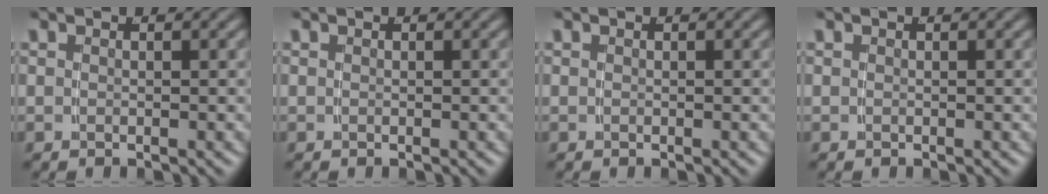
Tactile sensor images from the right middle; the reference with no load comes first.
{"total": 0.0}
{"total": 0.0}
{"total": 0.0}